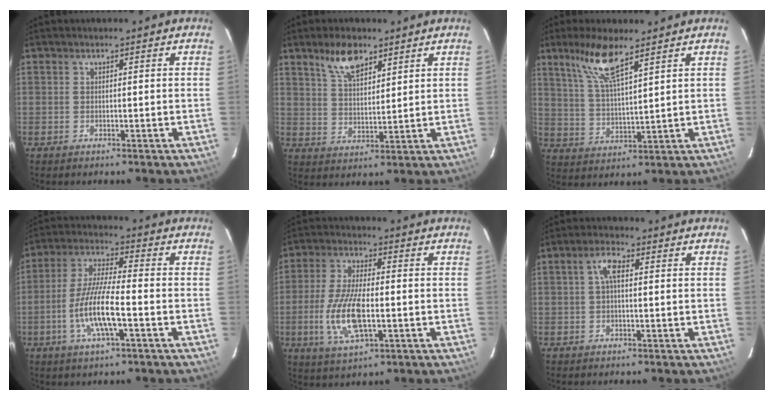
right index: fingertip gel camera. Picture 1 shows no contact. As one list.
[{"total": 7.3, "force": [5.1, 3.0, 4.3], "torque": [-0.076, 0.005, 0.098]}, {"total": 9.1, "force": [6.2, 1.5, 6.4], "torque": [-0.131, 0.003, 0.129]}, {"total": 11.1, "force": [-3.8, 1.7, 10.3], "torque": [-0.210, -0.006, -0.072]}, {"total": 12.0, "force": [-2.6, 4.4, 10.9], "torque": [-0.229, -0.007, -0.049]}, {"total": 3.3, "force": [0.5, 1.3, 3.0], "torque": [-0.062, 0.012, 0.011]}]